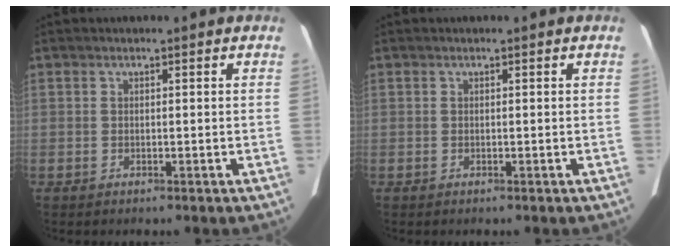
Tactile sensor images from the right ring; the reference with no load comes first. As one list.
[{"total": 0.0}]